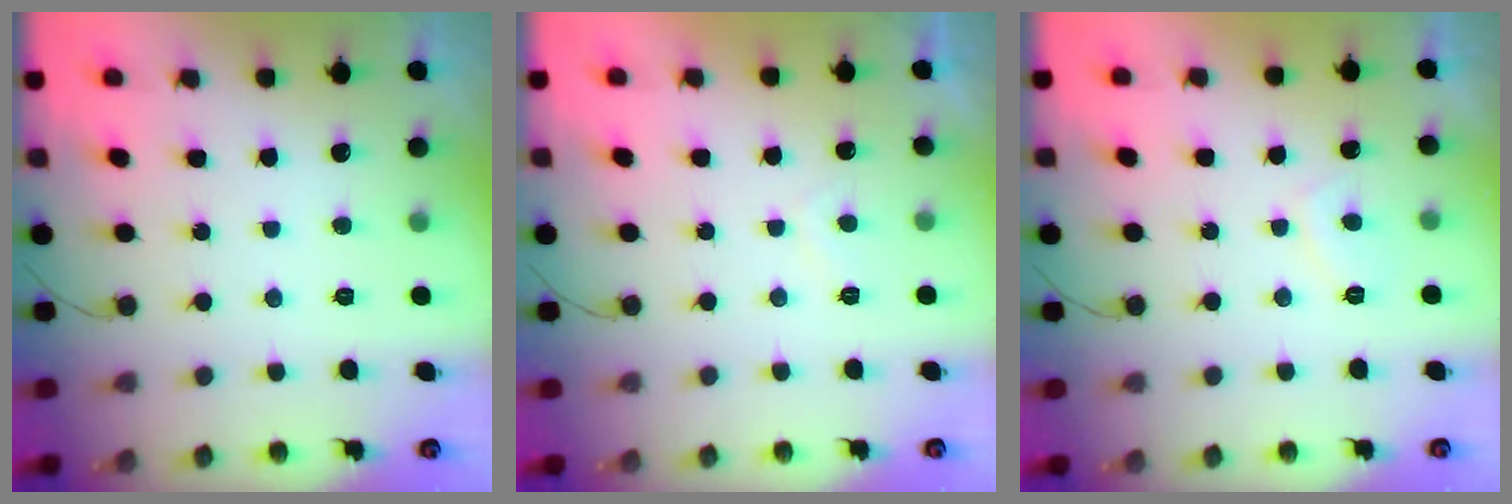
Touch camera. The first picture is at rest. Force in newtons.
{"total": 0.9, "press": 0.7, "slide": 0.6}
{"total": 2.9, "press": 2.8, "slide": 0.7}